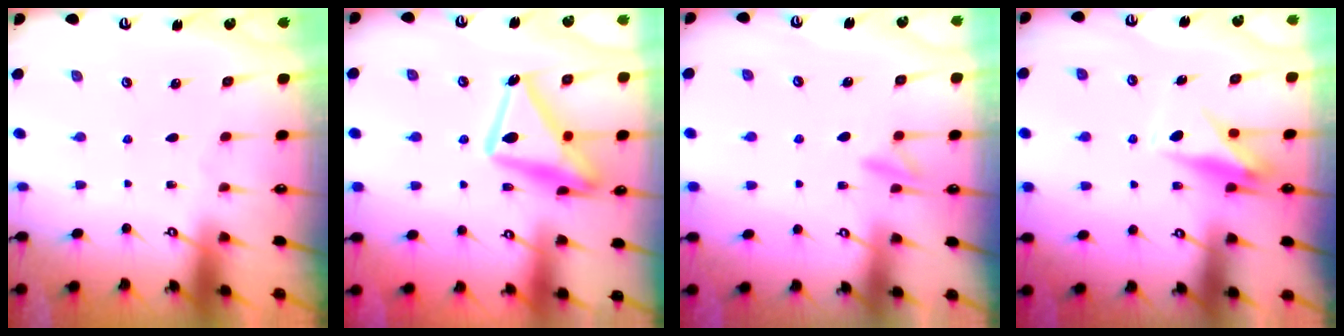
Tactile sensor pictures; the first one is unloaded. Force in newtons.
{"total": 19.4, "press": 19.4, "slide": 1.4}
{"total": 8.1, "press": 8.0, "slide": 0.8}
{"total": 9.5, "press": 9.5, "slide": 0.3}